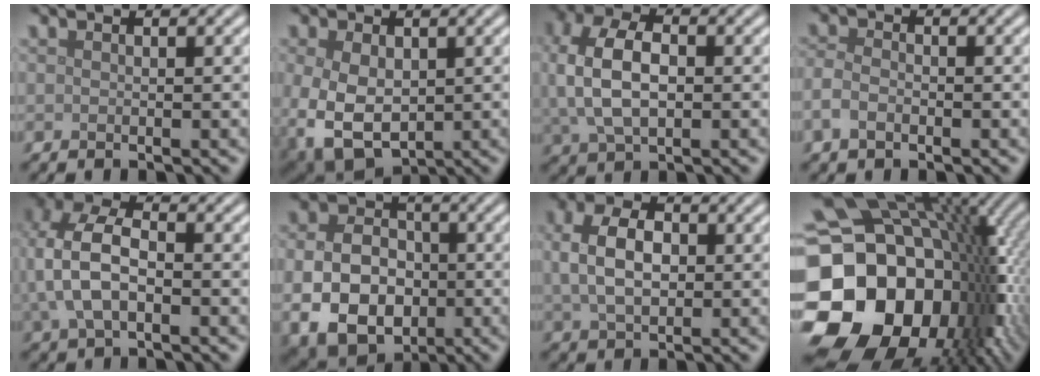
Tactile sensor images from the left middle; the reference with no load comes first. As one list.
[{"total": 7.5, "force": [-1.4, 5.1, 5.3], "torque": [-0.132, -0.031, -0.012]}, {"total": 7.3, "force": [0.6, 4.6, 5.6], "torque": [-0.128, 0.009, 0.007]}, {"total": 2.2, "force": [-1.1, 1.4, 1.4], "torque": [-0.028, 0.001, -0.028]}, {"total": 6.6, "force": [0.0, 4.3, 5.0], "torque": [-0.117, 0.008, -0.008]}, {"total": 8.5, "force": [-2.1, 6.2, 5.3], "torque": [-0.104, -0.018, -0.044]}, {"total": 5.0, "force": [0.6, 3.3, 3.8], "torque": [-0.077, 0.008, 0.006]}, {"total": 22.6, "force": [-4.1, 17.6, 13.7], "torque": [-0.251, -0.018, -0.084]}]